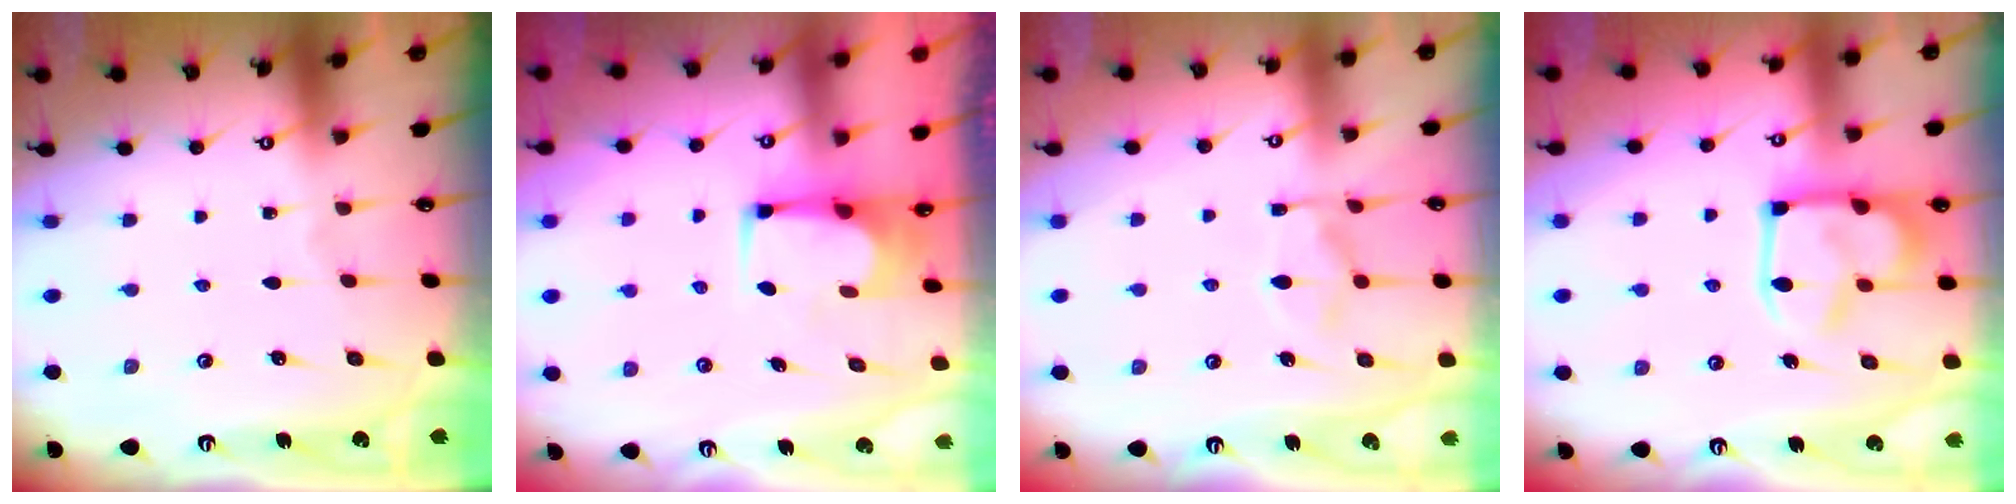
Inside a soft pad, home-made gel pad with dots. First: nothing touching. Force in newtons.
{"total": 2.2, "press": 2.2, "slide": 0.2}
{"total": 9.2, "press": 9.2, "slide": 1.2}
{"total": 15.5, "press": 15.4, "slide": 1.1}